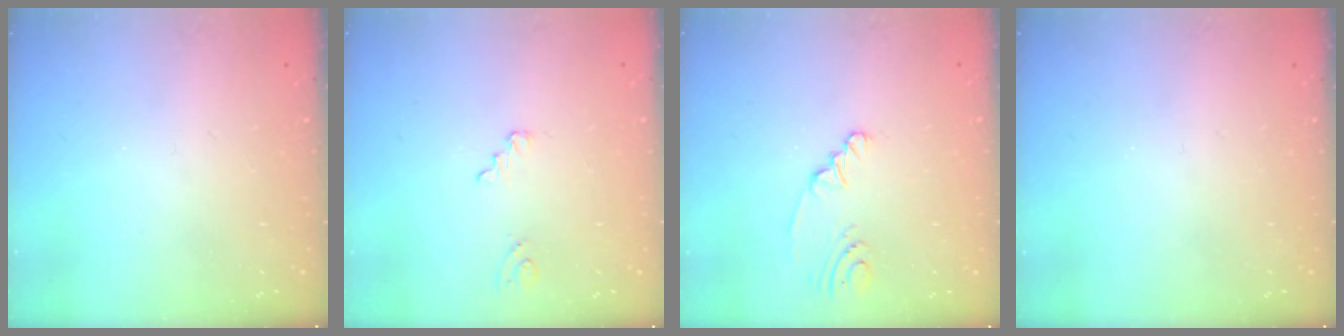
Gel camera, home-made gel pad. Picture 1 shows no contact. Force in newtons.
{"total": 2.6, "press": 2.6, "slide": 0.3}
{"total": 2.6, "press": 2.6, "slide": 0.6}
{"total": 0.0}